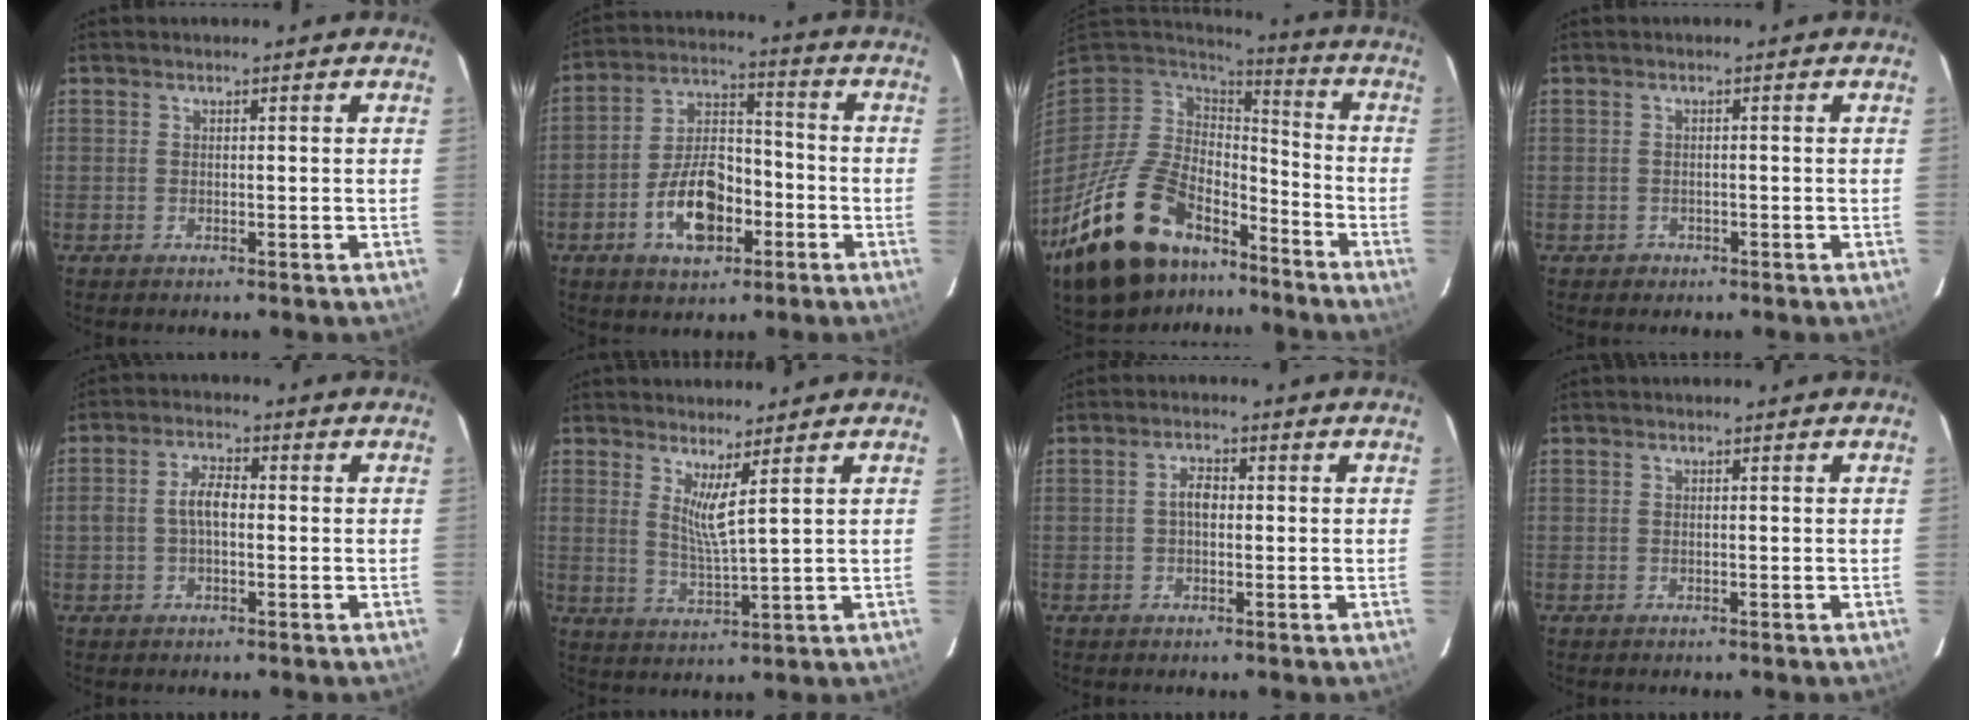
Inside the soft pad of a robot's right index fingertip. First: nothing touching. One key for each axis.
{"total": 12.4, "fx": -5.1, "fy": 7.0, "fz": 8.9, "tx": -0.172, "ty": 0.020, "tz": -0.080}
{"total": 23.8, "fx": -15.2, "fy": 13.1, "fz": 12.9, "tx": -0.266, "ty": -0.007, "tz": -0.238}
{"total": 1.3, "fx": -0.7, "fy": 1.1, "fz": 0.1, "tx": 0.001, "ty": 0.003, "tz": -0.006}
{"total": 4.6, "fx": -0.4, "fy": 2.4, "fz": 3.9, "tx": -0.077, "ty": 0.013, "tz": -0.005}
{"total": 4.6, "fx": 2.8, "fy": -0.5, "fz": 3.6, "tx": -0.068, "ty": -0.016, "tz": 0.047}
{"total": 2.5, "fx": 0.0, "fy": 1.5, "fz": 2.0, "tx": -0.037, "ty": 0.009, "tz": -0.001}
{"total": 0.0}